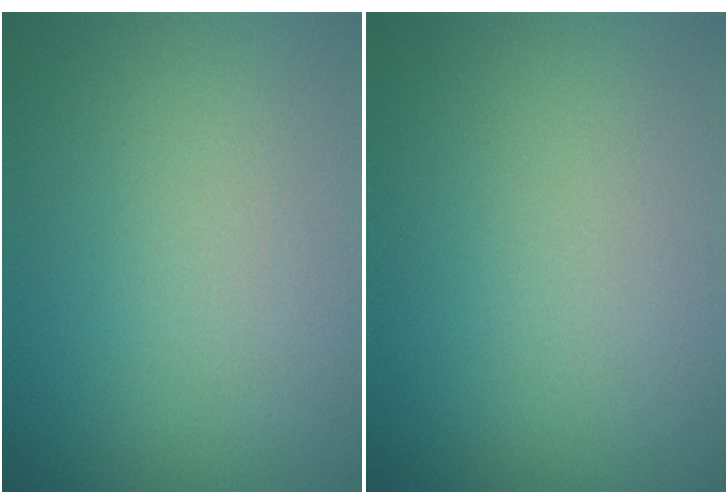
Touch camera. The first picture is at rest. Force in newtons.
{"total": 0.0}